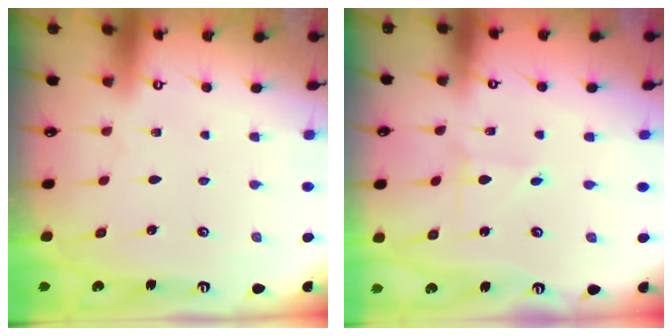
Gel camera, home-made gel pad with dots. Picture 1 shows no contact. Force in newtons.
{"total": 2.3, "press": 2.3, "slide": 0.2}